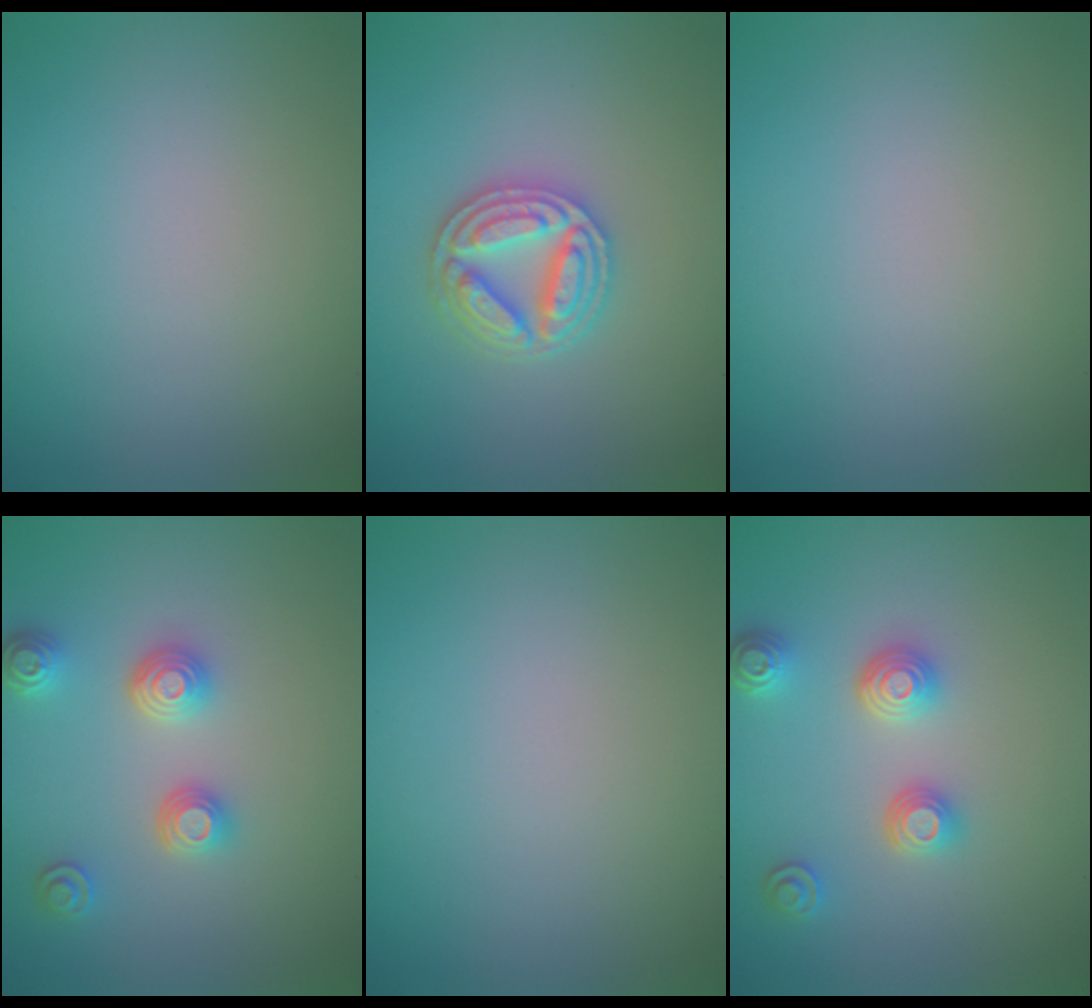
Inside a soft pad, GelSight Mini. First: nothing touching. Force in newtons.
{"total": 4.7, "press": 4.6, "slide": 0.8}
{"total": 0.0}
{"total": 3.2, "press": 3.0, "slide": 1.0}
{"total": 0.0}
{"total": 3.2, "press": 3.0, "slide": 1.0}